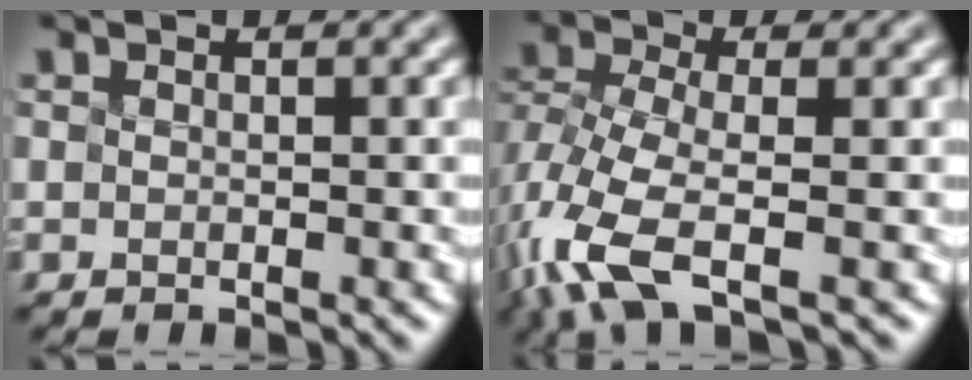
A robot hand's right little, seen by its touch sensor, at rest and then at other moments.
{"total": 5.9, "force": [-4.8, 0.8, 3.4], "torque": [-0.122, -0.024, -0.072]}